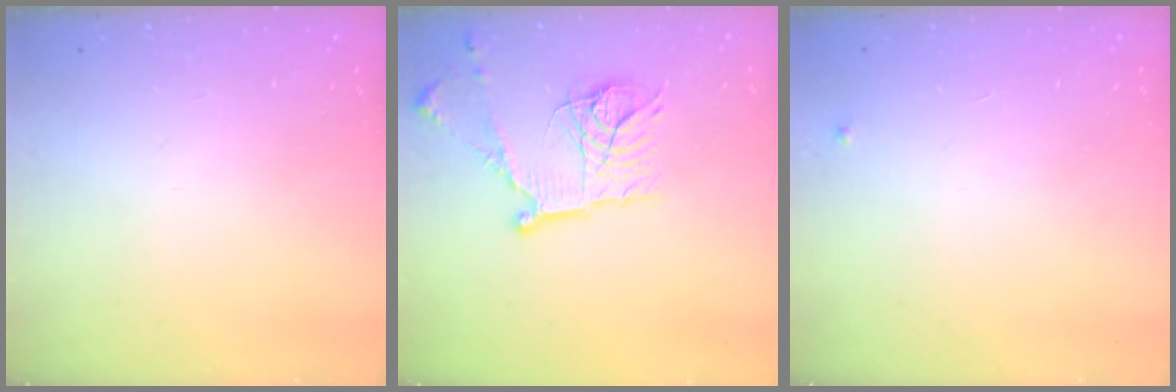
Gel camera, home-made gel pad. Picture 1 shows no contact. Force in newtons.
{"total": 16.6, "press": 16.6, "slide": 1.3}
{"total": 2.7, "press": 2.7, "slide": 0.2}